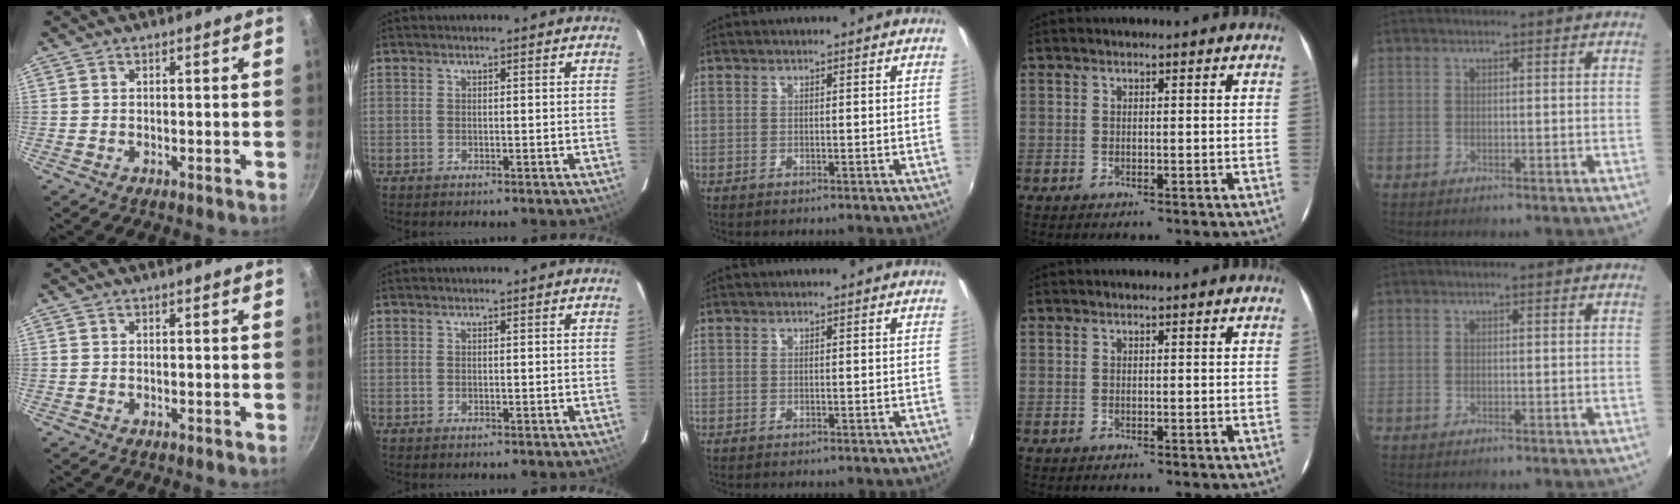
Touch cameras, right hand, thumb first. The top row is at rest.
{}